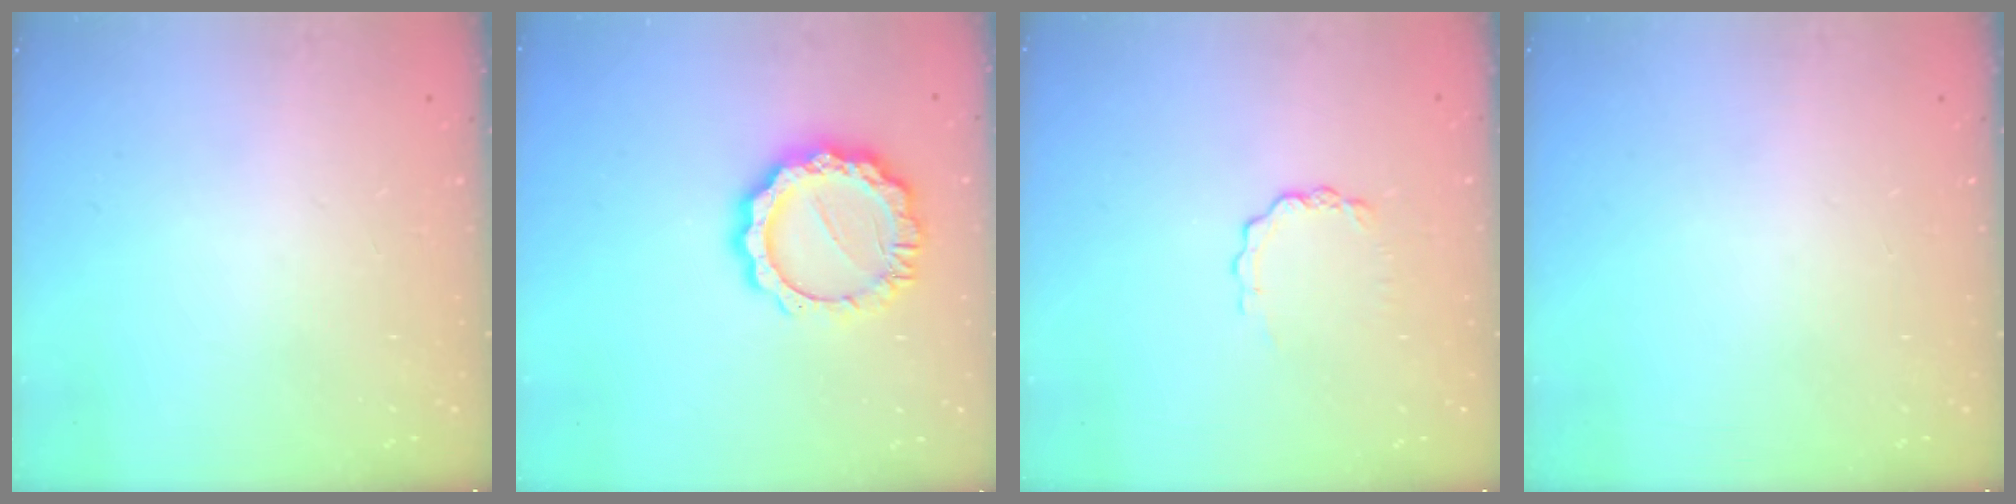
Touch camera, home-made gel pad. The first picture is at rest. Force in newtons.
{"total": 12.2, "press": 12.1, "slide": 0.7}
{"total": 3.8, "press": 3.8, "slide": 0.3}
{"total": 0.0}